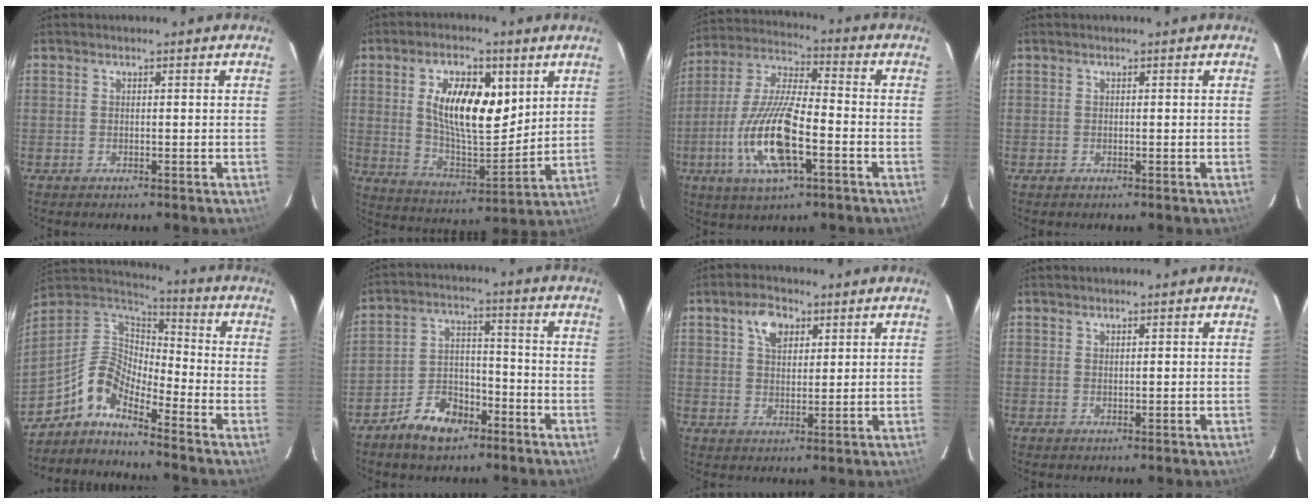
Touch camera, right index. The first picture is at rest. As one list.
[{"total": 14.7, "force": [4.8, 6.6, 12.3], "torque": [-0.216, 0.003, 0.090]}, {"total": 16.4, "force": [-5.4, 4.9, 14.6], "torque": [-0.309, -0.011, -0.106]}, {"total": 0.0}, {"total": 8.8, "force": [-6.8, 3.3, 4.6], "torque": [-0.100, 0.029, -0.151]}, {"total": 9.3, "force": [-6.5, 5.0, 4.3], "torque": [-0.092, 0.017, -0.108]}, {"total": 5.6, "force": [2.9, 3.4, 3.4], "torque": [-0.057, 0.014, 0.052]}, {"total": 0.5, "force": [0.5, 0.1, 0.3], "torque": [-0.004, 0.000, 0.010]}]